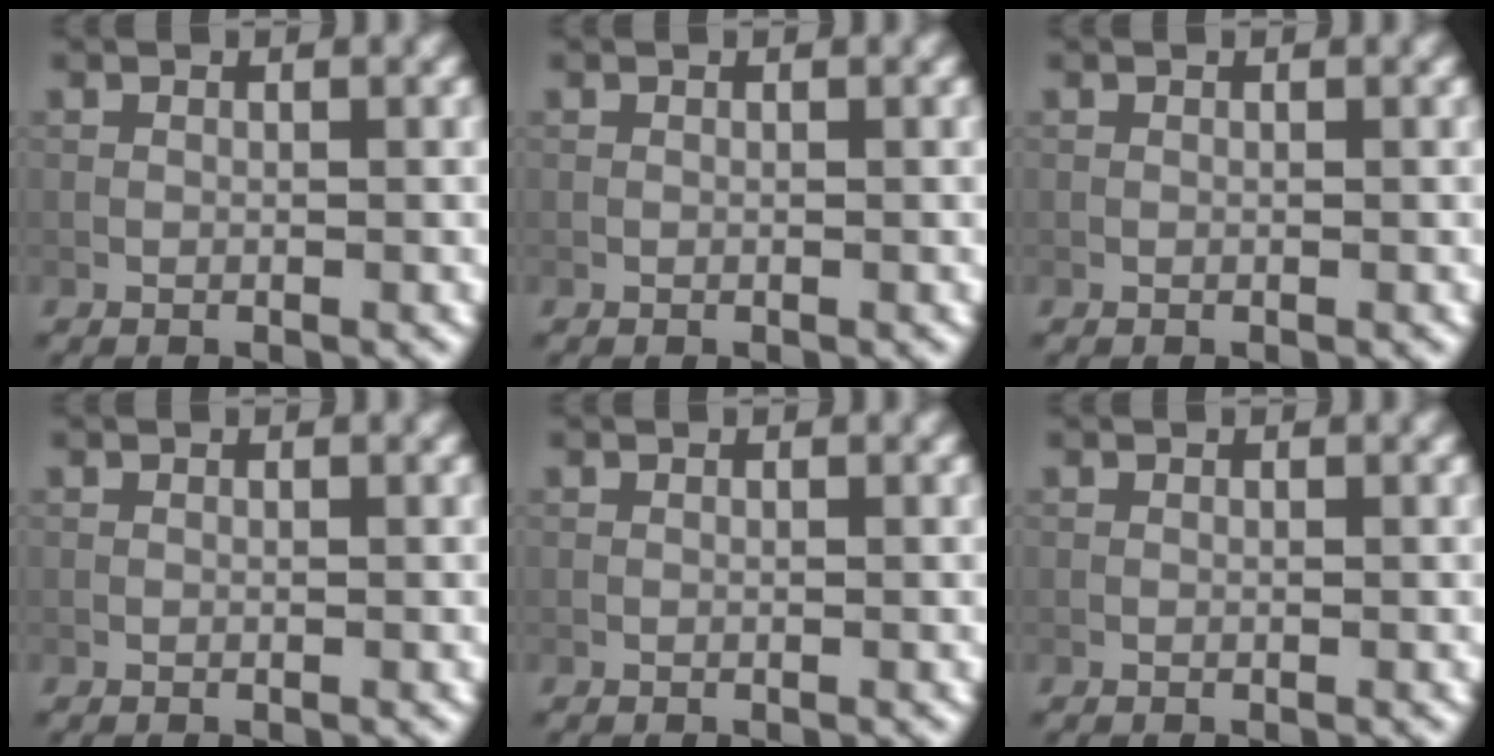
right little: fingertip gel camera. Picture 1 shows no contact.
{"total": 0.0}
{"total": 0.0}
{"total": 0.0}
{"total": 0.0}
{"total": 0.0}